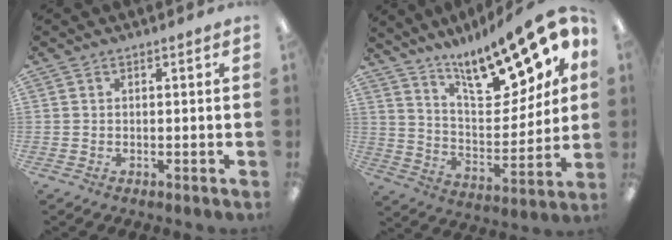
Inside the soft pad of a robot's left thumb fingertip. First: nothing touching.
{"total": 21.3, "force": [14.7, 7.7, 13.4], "torque": [-0.188, -0.095, 0.243]}